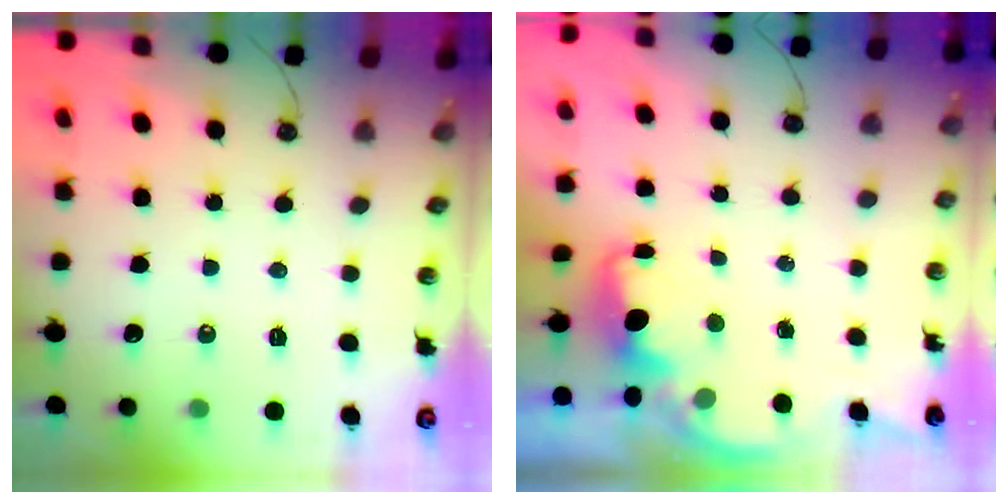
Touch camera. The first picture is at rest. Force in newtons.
{"total": 2.1, "press": 2.0, "slide": 0.7}